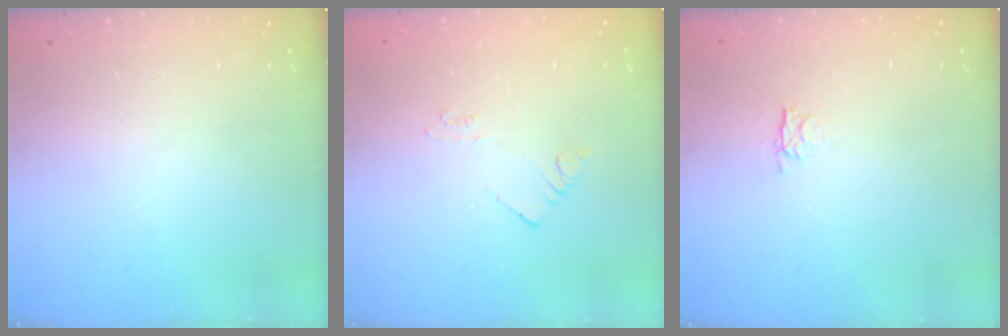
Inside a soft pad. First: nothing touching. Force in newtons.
{"total": 2.1, "press": 2.1, "slide": 0.3}
{"total": 2.8, "press": 2.7, "slide": 0.4}